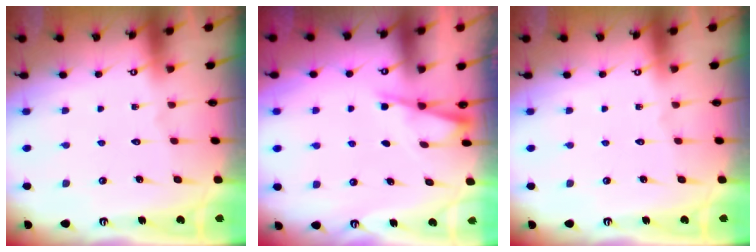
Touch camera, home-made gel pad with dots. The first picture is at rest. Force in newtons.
{"total": 1.6, "press": 1.6, "slide": 0.2}
{"total": 0.0}